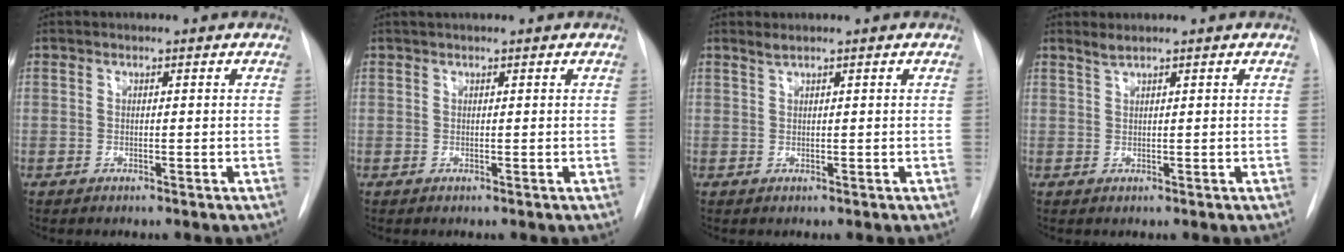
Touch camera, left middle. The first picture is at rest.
{"total": 1.4, "force": [1.2, 0.1, 0.7], "torque": [-0.013, 0.019, 0.021]}
{"total": 0.8, "force": [0.7, -0.1, 0.4], "torque": [-0.011, 0.007, 0.018]}
{"total": 1.1, "force": [1.0, -0.2, 0.5], "torque": [-0.012, 0.006, 0.023]}